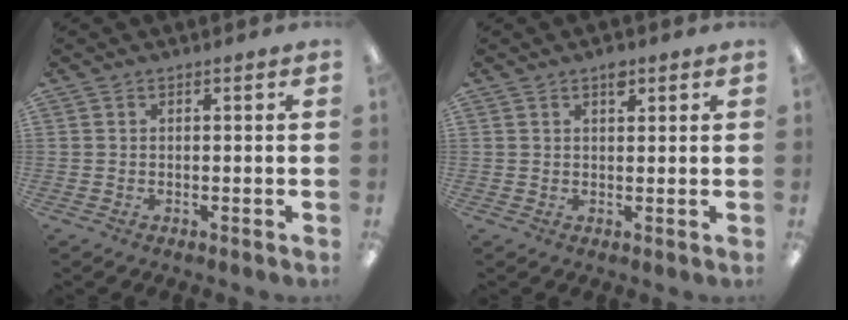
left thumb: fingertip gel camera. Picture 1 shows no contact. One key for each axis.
{"total": 5.7, "fx": 3.5, "fy": 2.8, "fz": 3.4, "tx": -0.034, "ty": -0.016, "tz": 0.056}